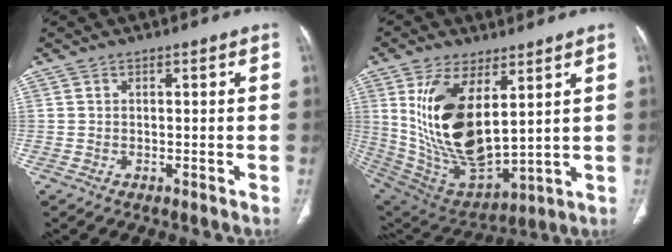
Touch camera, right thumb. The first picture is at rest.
{"total": 19.8, "force": [5.6, 9.3, 16.5], "torque": [-0.308, -0.033, 0.131]}